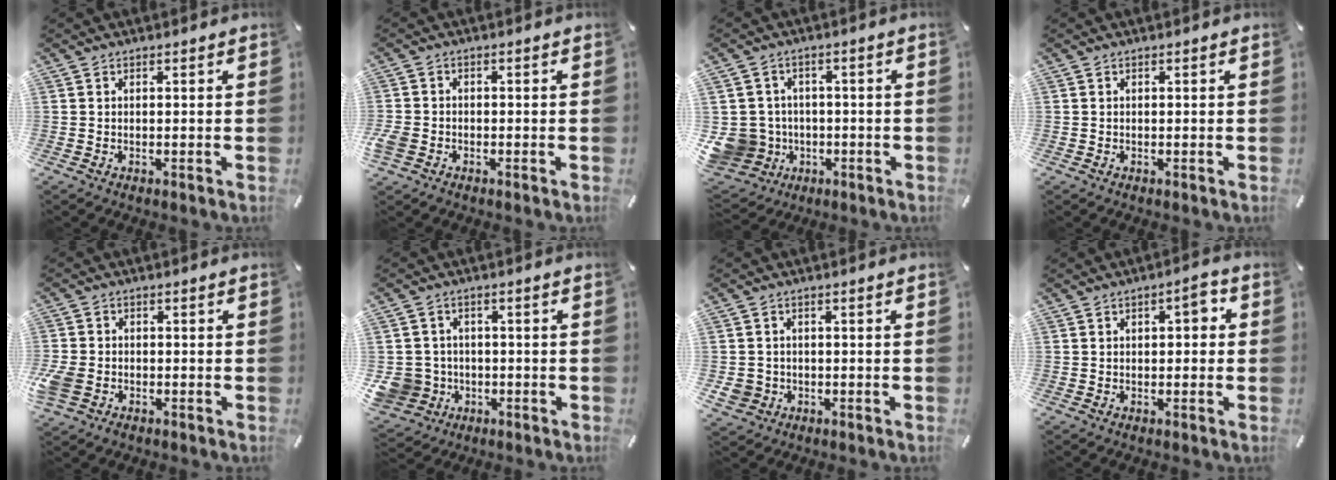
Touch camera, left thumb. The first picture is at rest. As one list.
[{"total": 3.2, "force": [-1.5, 2.5, 1.4], "torque": [-0.035, 0.003, -0.031]}, {"total": 9.7, "force": [-2.3, 9.1, 2.3], "torque": [-0.073, 0.013, -0.037]}, {"total": 0.0}, {"total": 4.8, "force": [-1.8, 3.8, 2.2], "torque": [-0.056, 0.004, -0.034]}, {"total": 8.1, "force": [-2.2, 7.6, 2.0], "torque": [-0.073, 0.012, -0.039]}, {"total": 4.3, "force": [-1.2, 4.0, 1.1], "torque": [-0.033, 0.003, -0.022]}, {"total": 4.0, "force": [0.3, 2.0, 3.4], "torque": [-0.042, 0.004, -0.003]}]